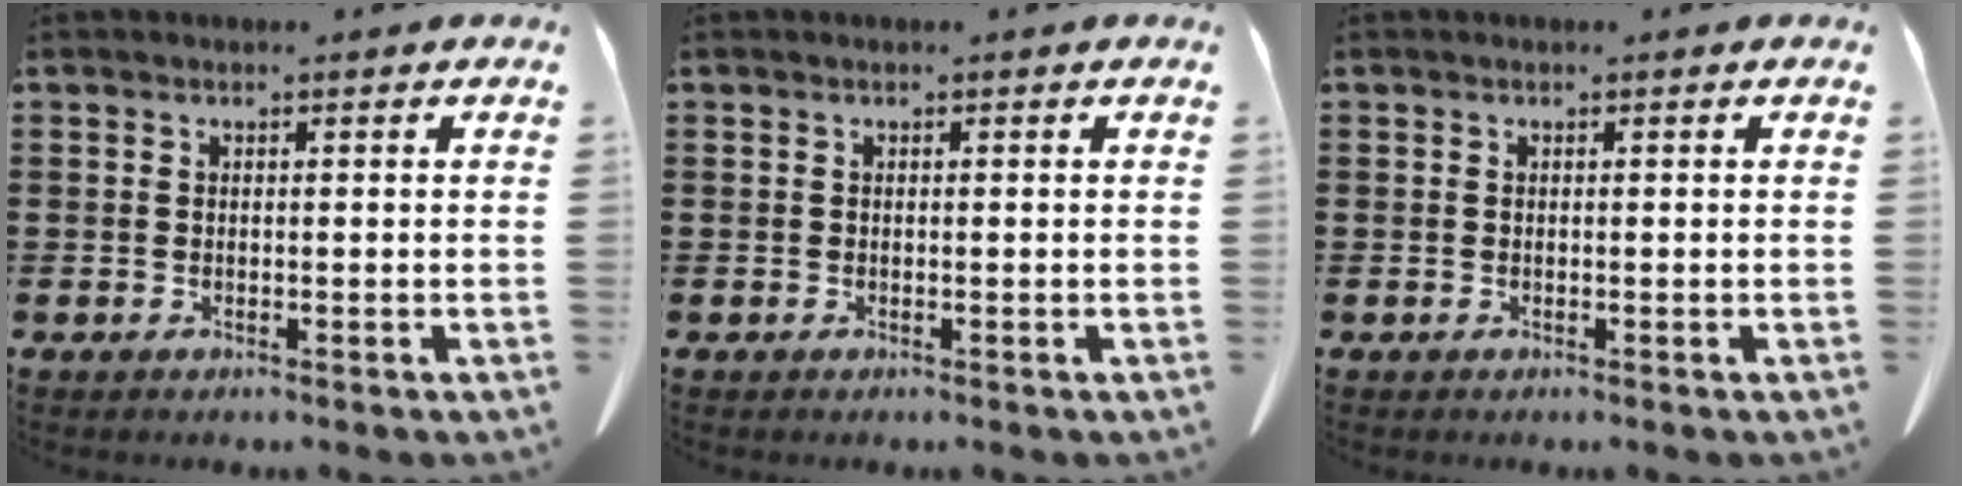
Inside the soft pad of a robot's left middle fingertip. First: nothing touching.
{"total": 0.0}
{"total": 0.0}